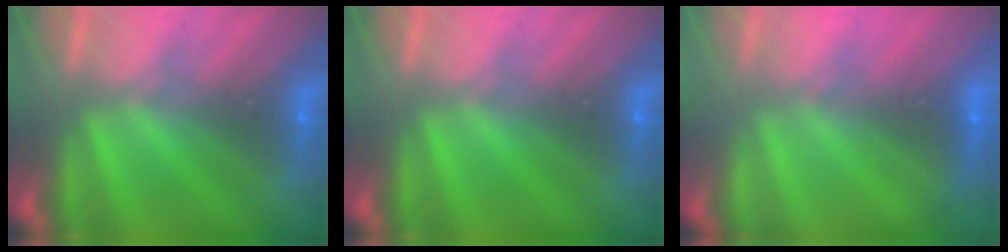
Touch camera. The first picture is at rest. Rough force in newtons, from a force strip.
{"total": 0.0}
{"total": 2.1}